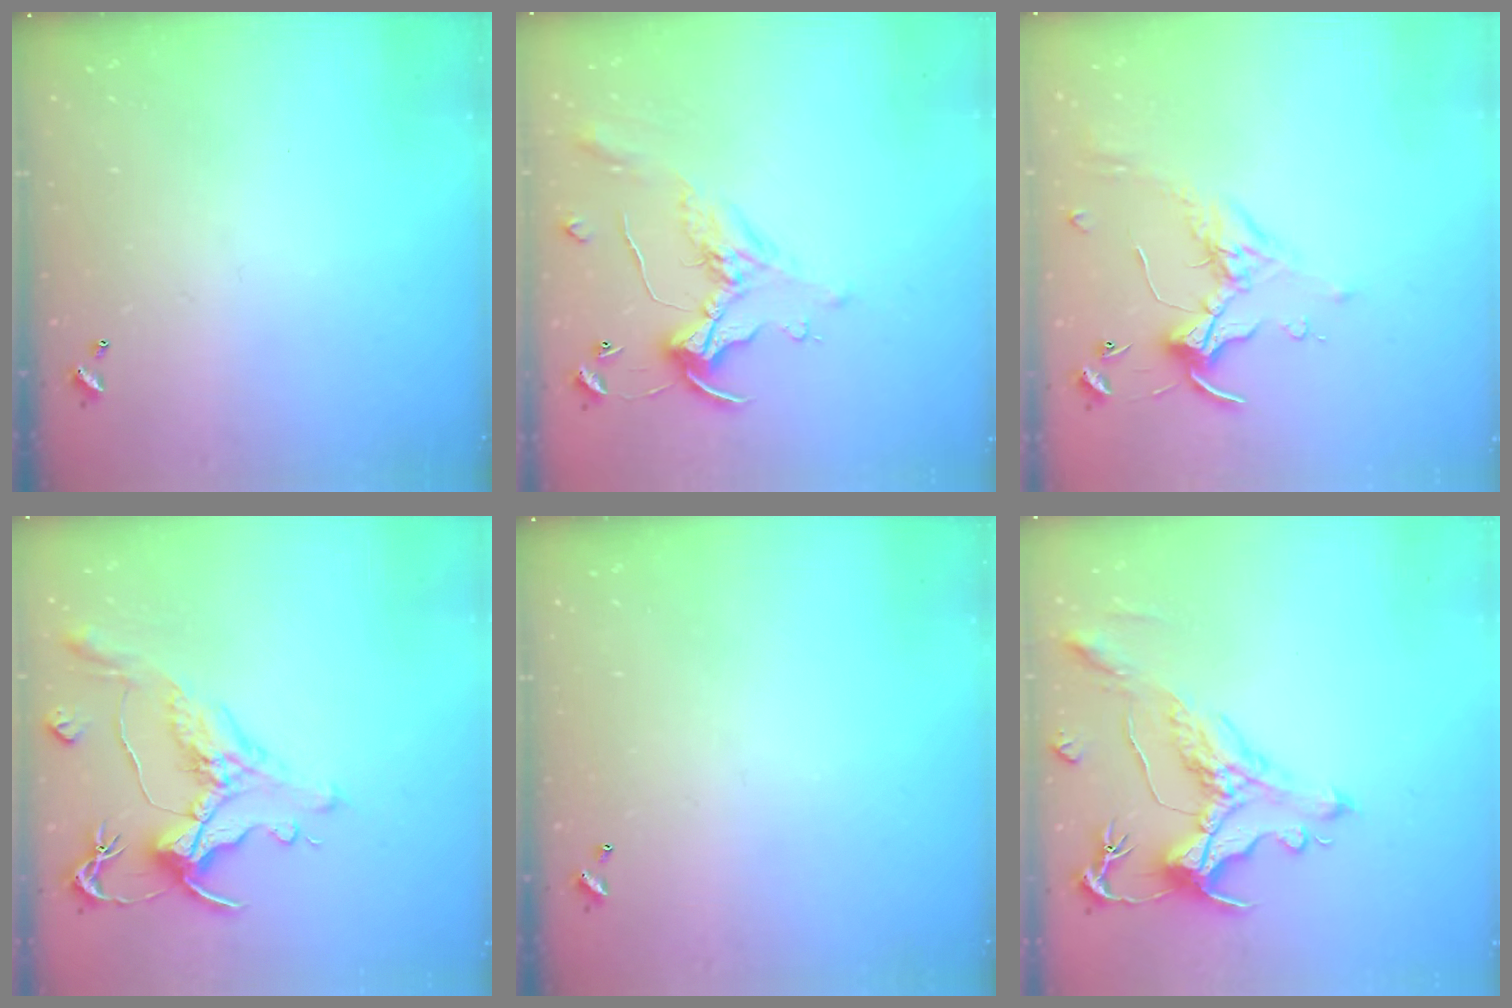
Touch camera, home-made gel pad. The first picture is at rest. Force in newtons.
{"total": 1.1, "press": 0.8, "slide": 0.9}
{"total": 0.5, "press": 0.4, "slide": 0.4}
{"total": 1.5, "press": 0.4, "slide": 1.5}
{"total": 0.0}
{"total": 1.2, "press": 0.2, "slide": 1.2}